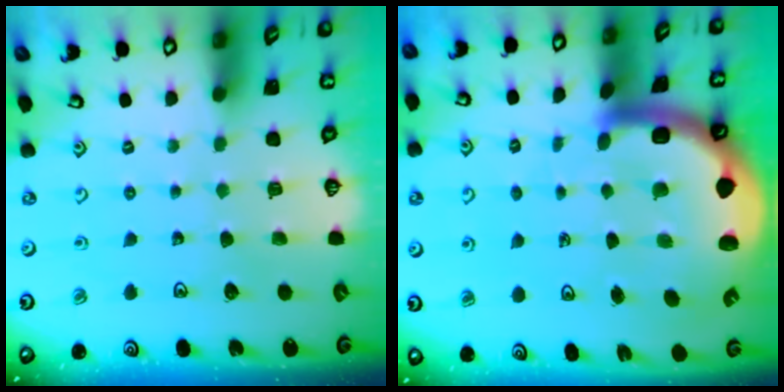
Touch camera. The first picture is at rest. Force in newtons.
{"total": 10.8, "press": 10.6, "slide": 2.1}